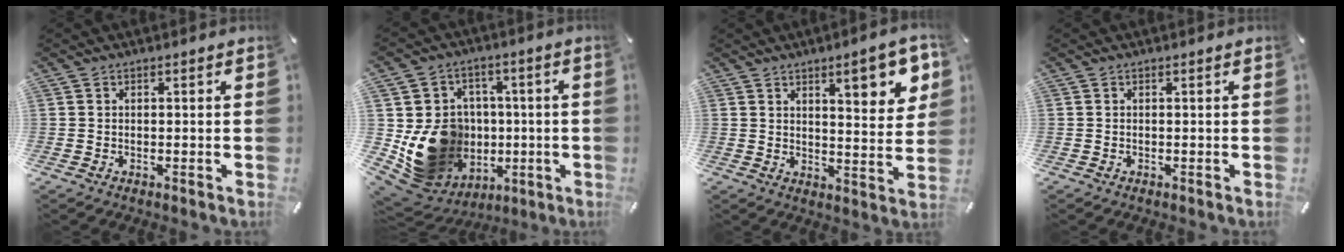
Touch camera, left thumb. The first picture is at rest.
{"total": 16.6, "force": [-1.5, 15.3, 6.1], "torque": [-0.100, -0.001, 0.007]}
{"total": 10.7, "force": [6.0, 3.6, 8.1], "torque": [-0.103, -0.030, 0.094]}
{"total": 0.0}